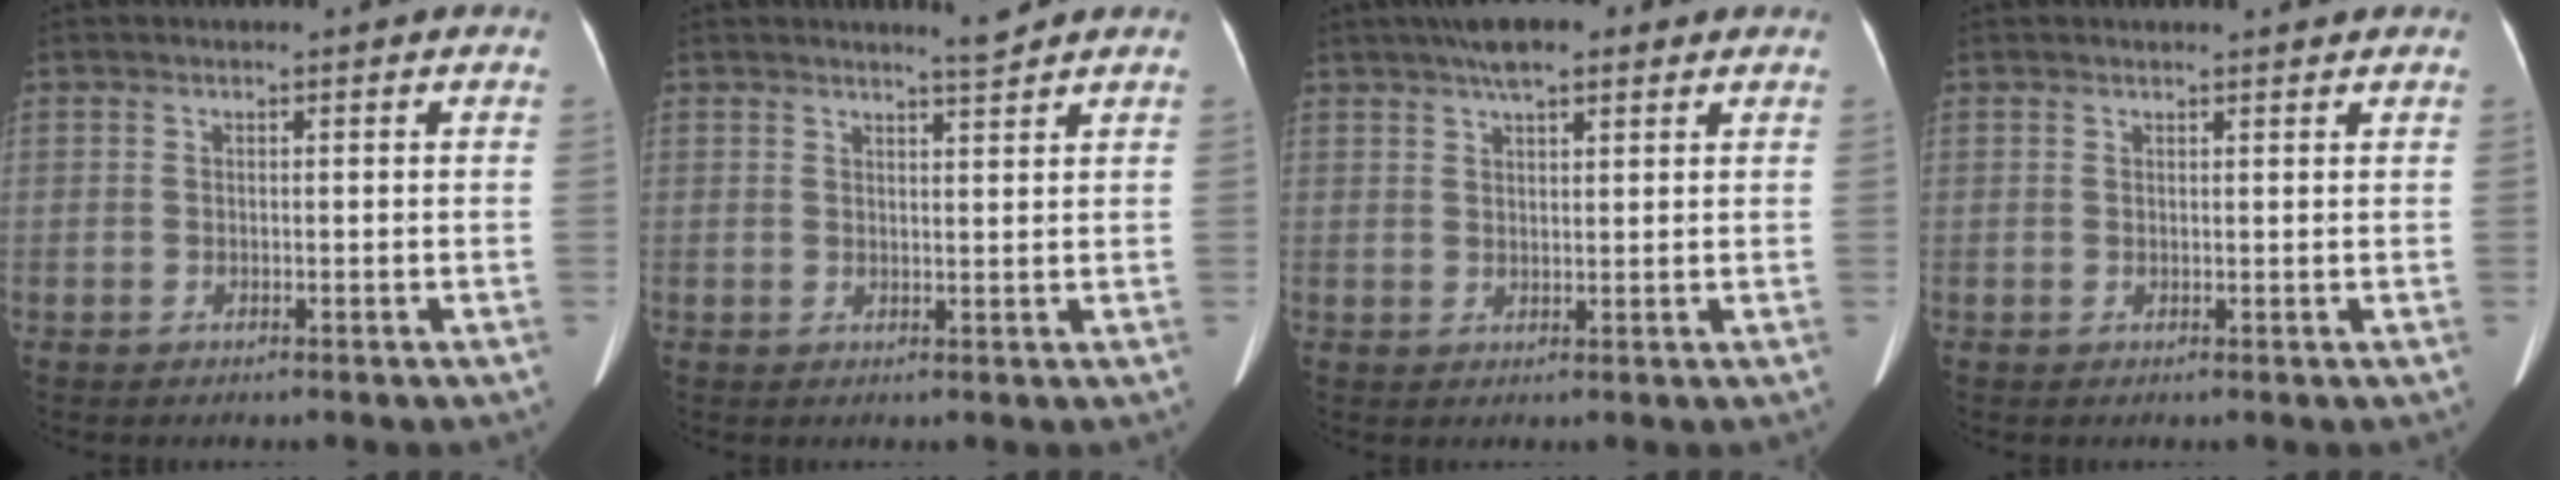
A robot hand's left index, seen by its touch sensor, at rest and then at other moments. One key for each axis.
{"total": 1.9, "fx": 1.7, "fy": -0.7, "fz": 0.3, "tx": -0.015, "ty": -0.016, "tz": 0.030}
{"total": 5.8, "fx": 3.8, "fy": 1.8, "fz": 4.1, "tx": -0.071, "ty": 0.019, "tz": 0.059}
{"total": 2.1, "fx": 2.0, "fy": 0.2, "fz": 0.5, "tx": -0.010, "ty": 0.003, "tz": 0.023}